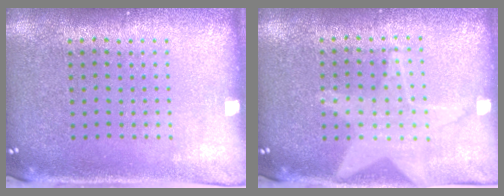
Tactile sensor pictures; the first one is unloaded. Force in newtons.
{"total": 1.3, "press": 1.2, "slide": 0.3}